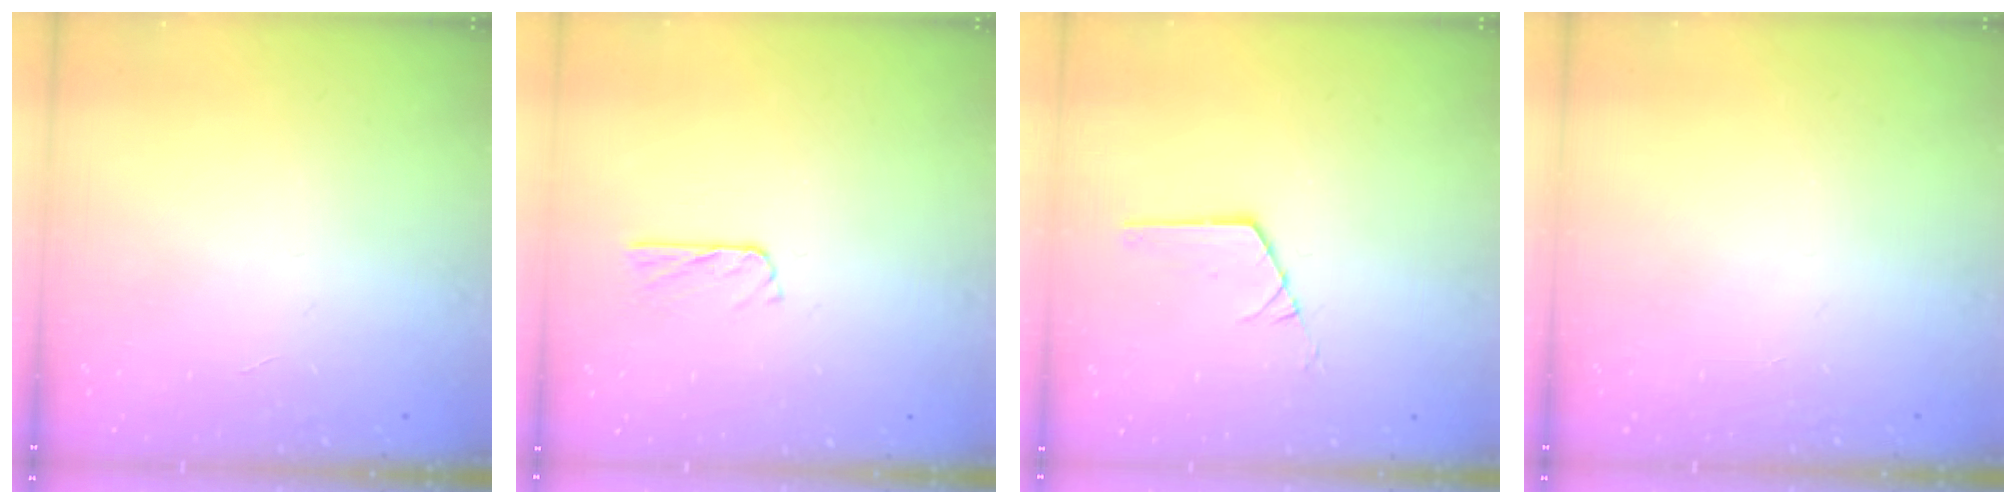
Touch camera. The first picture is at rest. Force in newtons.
{"total": 2.8, "press": 2.8, "slide": 0.3}
{"total": 1.3, "press": 1.3, "slide": 0.1}
{"total": 0.0}